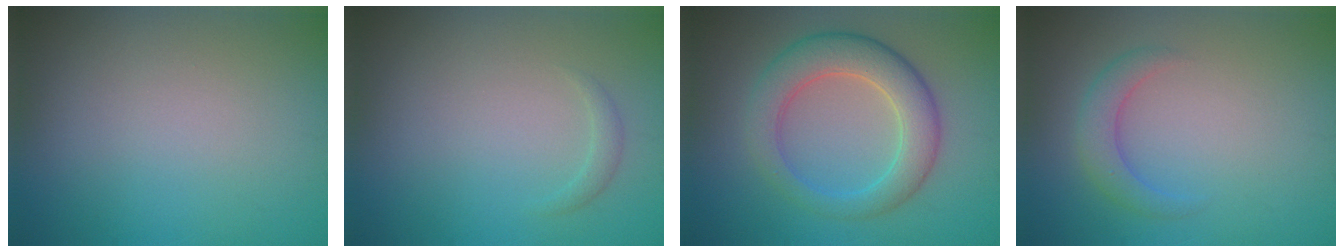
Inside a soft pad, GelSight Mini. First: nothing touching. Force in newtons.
{"total": 0.8, "press": 0.8, "slide": 0.0}
{"total": 5.8, "press": 5.8, "slide": 0.2}
{"total": 2.4, "press": 2.4, "slide": 0.0}